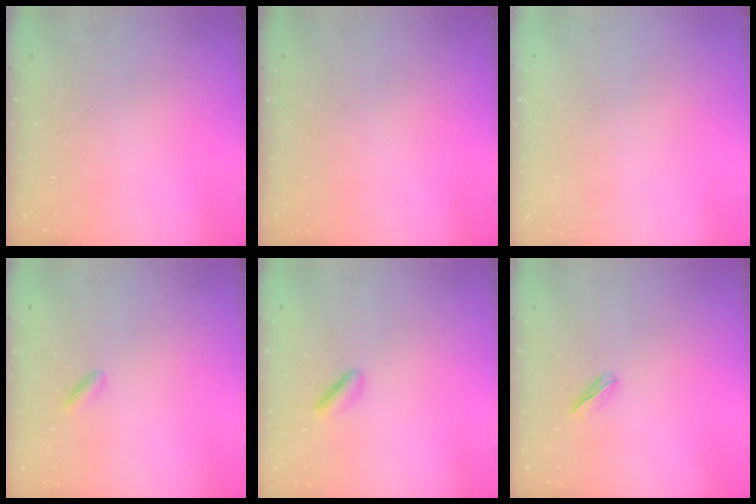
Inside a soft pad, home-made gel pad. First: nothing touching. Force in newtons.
{"total": 0.0}
{"total": 2.0, "press": 2.0, "slide": 0.1}
{"total": 1.9, "press": 1.8, "slide": 0.6}
{"total": 1.4, "press": 1.2, "slide": 0.7}
{"total": 2.5, "press": 2.4, "slide": 0.8}